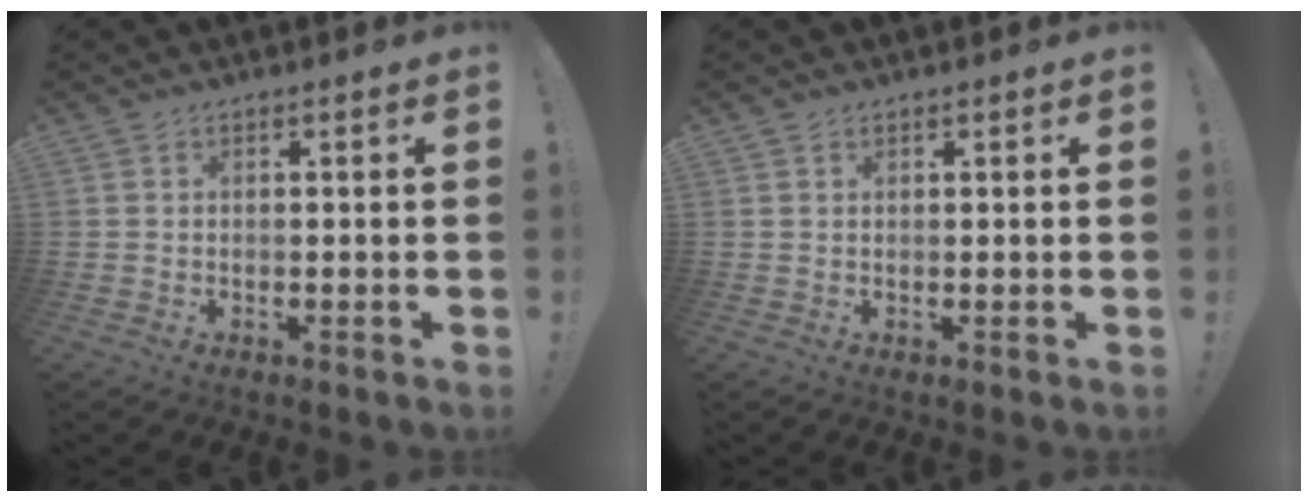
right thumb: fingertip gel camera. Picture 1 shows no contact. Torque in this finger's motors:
{"motor_torque": [-0.10, -0.32, -0.17, 0.32, 0.04]}